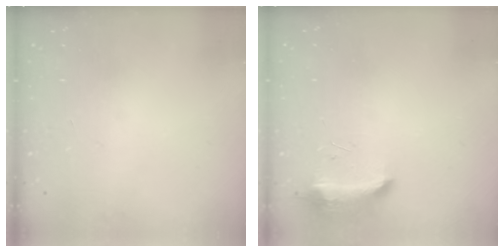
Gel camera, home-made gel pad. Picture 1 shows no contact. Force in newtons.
{"total": 14.4, "press": 9.5, "slide": 10.8}